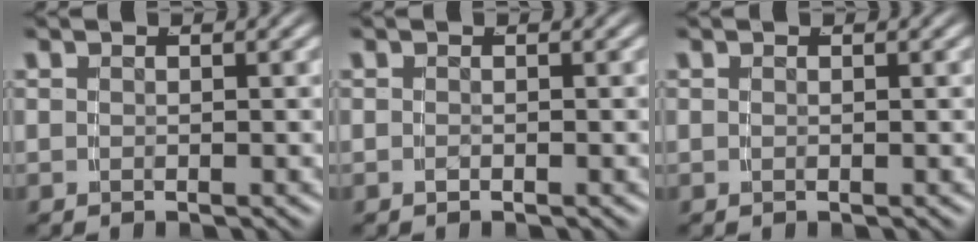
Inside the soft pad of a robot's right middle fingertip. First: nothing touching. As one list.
[{"total": 0.5, "force": [-0.4, -0.3, 0.1], "torque": [-0.003, 0.000, -0.005]}, {"total": 0.0}]